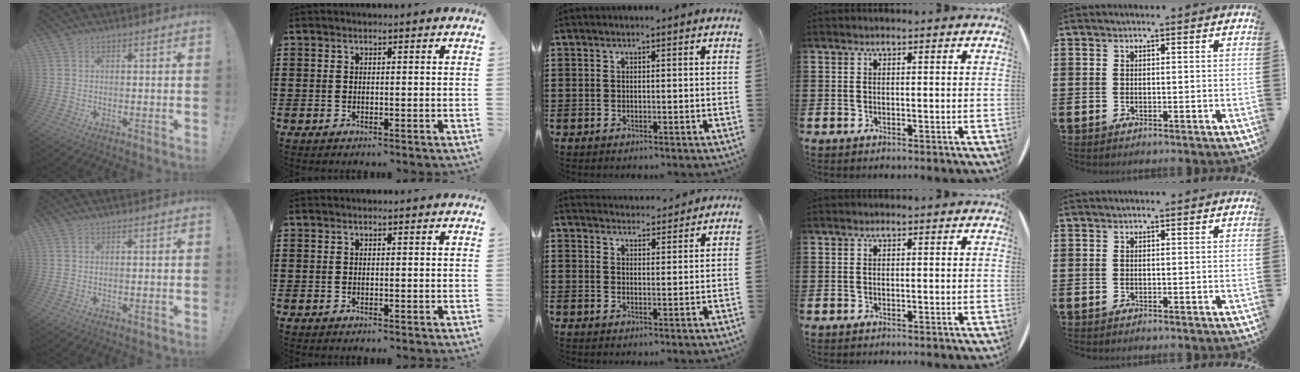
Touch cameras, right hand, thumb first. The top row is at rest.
{"middle": {"total": 3.3, "force": [3.2, 0.1, -0.5], "torque": [0.000, -0.014, 0.060]}}